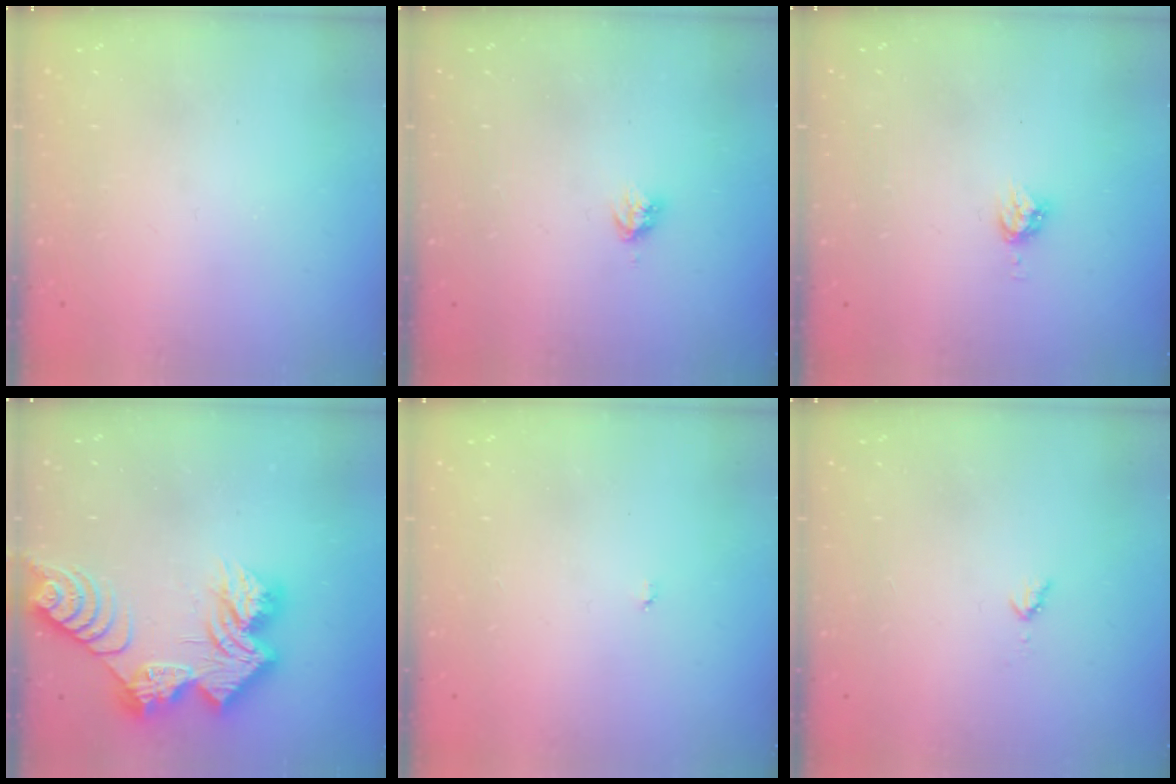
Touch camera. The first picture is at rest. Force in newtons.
{"total": 3.0, "press": 3.0, "slide": 0.3}
{"total": 4.5, "press": 4.5, "slide": 0.0}
{"total": 19.6, "press": 19.6, "slide": 1.4}
{"total": 2.9, "press": 2.9, "slide": 0.3}
{"total": 2.8, "press": 2.8, "slide": 0.4}